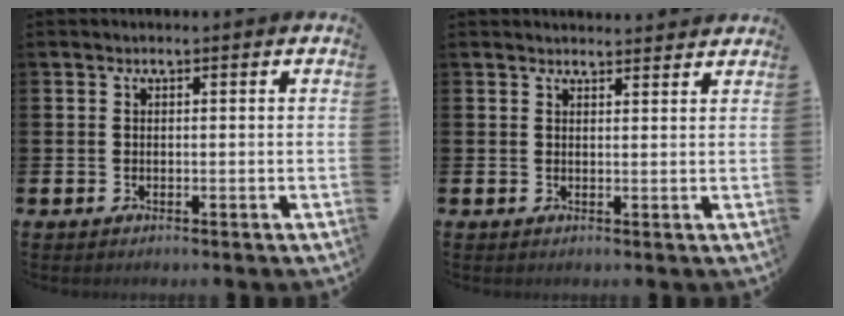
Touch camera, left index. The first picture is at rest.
{"total": 2.0, "force": [2.0, 0.1, -0.2], "torque": [0.011, -0.014, 0.035]}